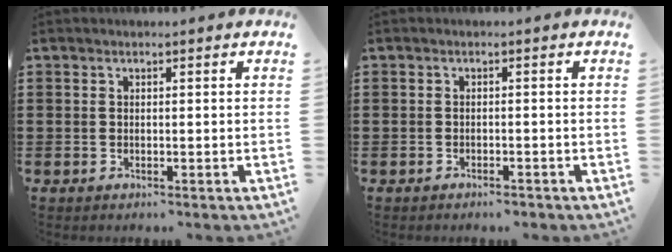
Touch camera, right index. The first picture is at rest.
{"total": 1.0, "force": [-1.0, 0.0, 0.2], "torque": [-0.009, -0.003, -0.020]}